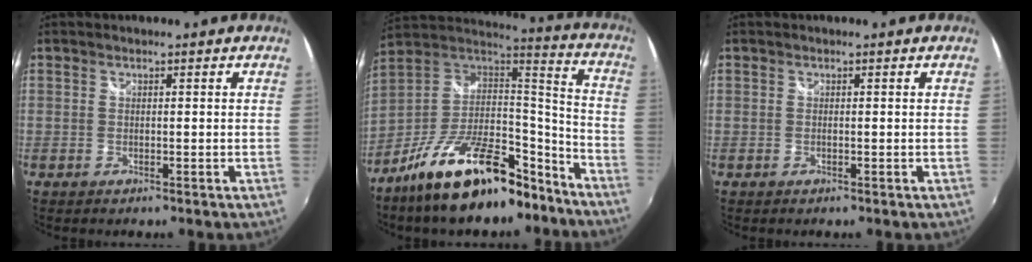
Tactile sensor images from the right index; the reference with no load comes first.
{"total": 23.8, "force": [-15.6, 9.9, 15.1], "torque": [-0.261, 0.010, -0.244]}
{"total": 0.0}